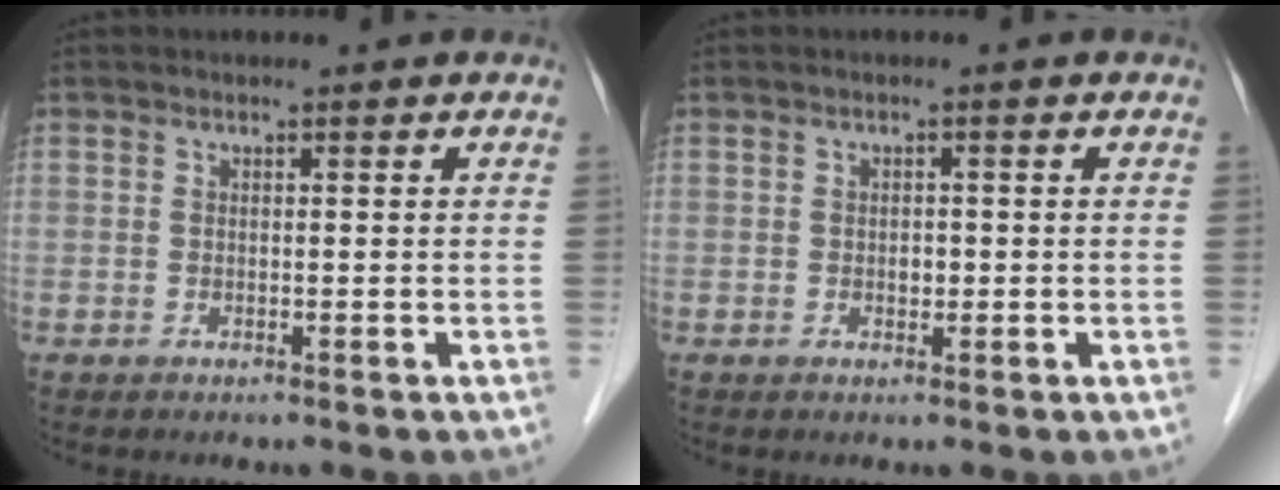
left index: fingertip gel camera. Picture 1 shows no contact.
{"total": 1.2, "force": [-0.2, 0.8, 0.8], "torque": [-0.015, 0.002, -0.001]}